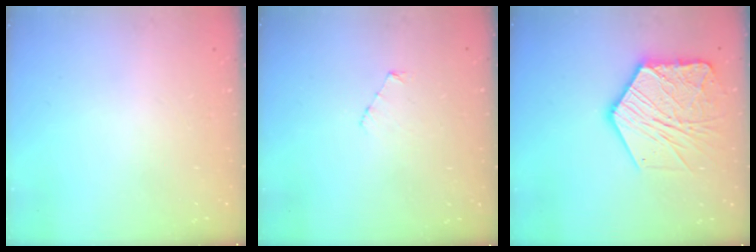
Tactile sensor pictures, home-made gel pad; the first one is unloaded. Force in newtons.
{"total": 3.0, "press": 3.0, "slide": 0.3}
{"total": 17.1, "press": 17.0, "slide": 1.7}